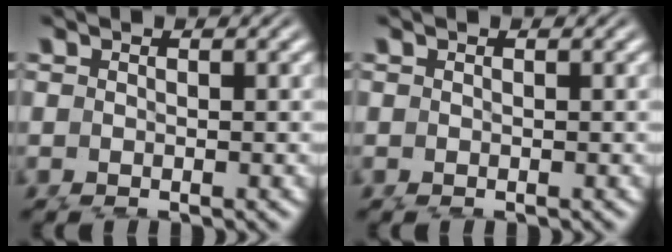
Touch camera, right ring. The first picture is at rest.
{"total": 0.0}